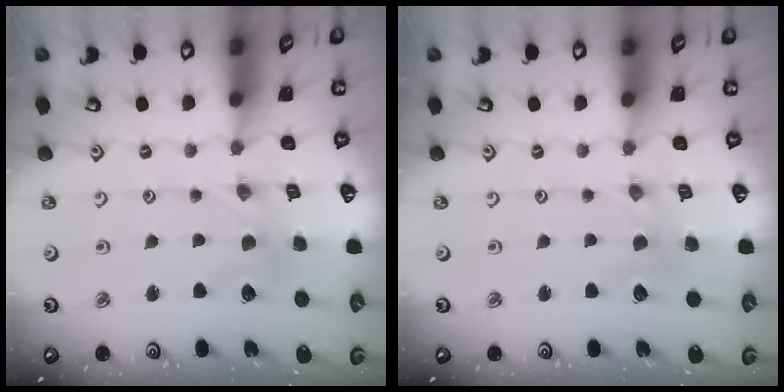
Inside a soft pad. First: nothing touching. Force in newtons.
{"total": 0.8, "press": 0.8, "slide": 0.1}